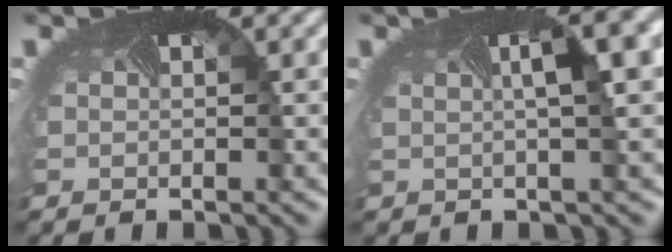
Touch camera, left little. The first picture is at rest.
{"total": 5.7, "force": [1.4, 1.4, 5.3], "torque": [-0.048, 0.019, 0.016]}